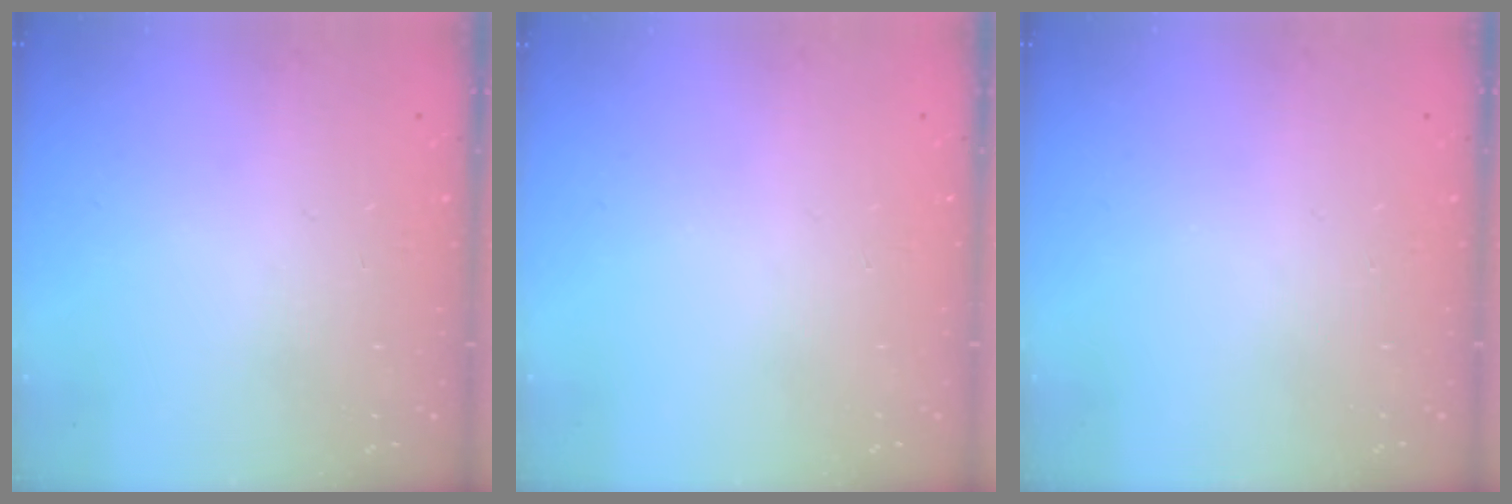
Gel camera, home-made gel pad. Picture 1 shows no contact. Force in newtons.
{"total": 0.0}
{"total": 0.0}